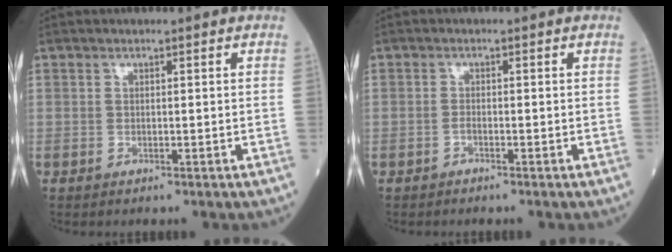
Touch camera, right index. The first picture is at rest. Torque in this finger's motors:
{"motor_torque": [-0.07, -0.02, -0.03, -0.01]}